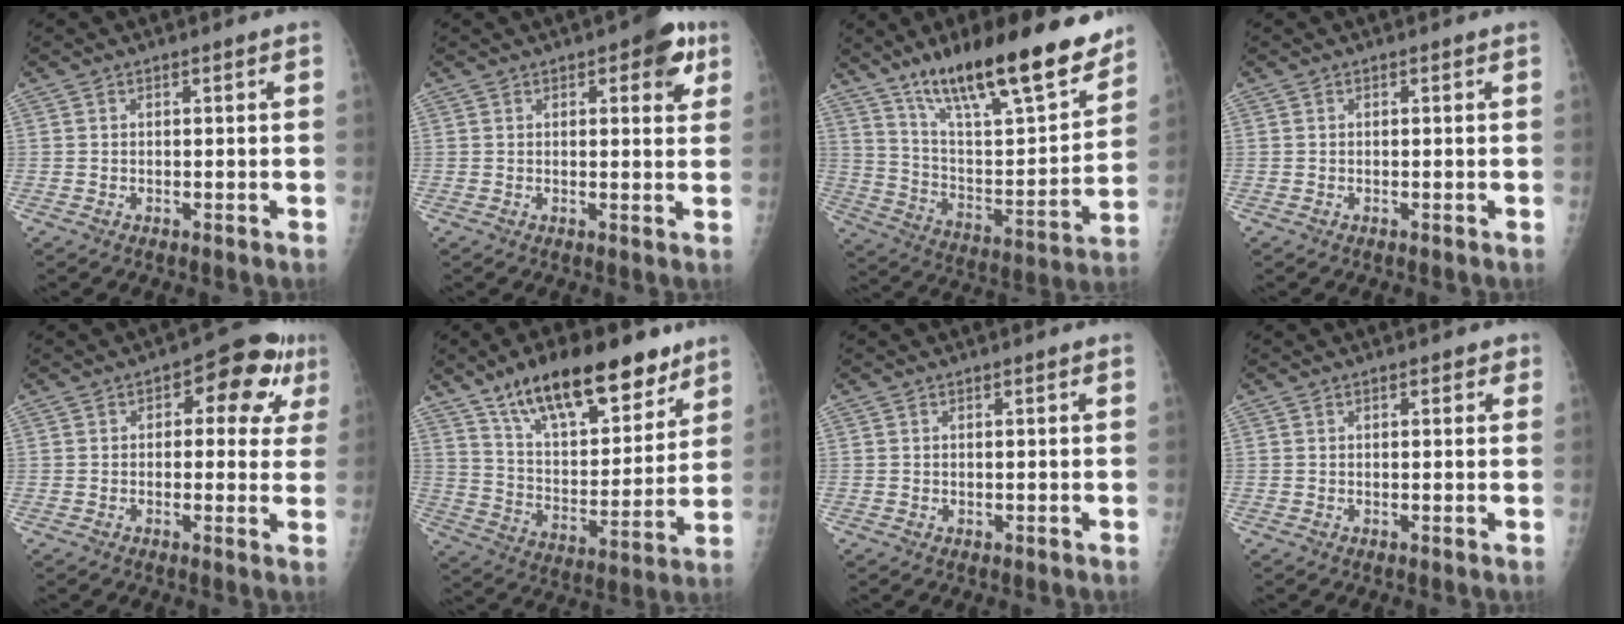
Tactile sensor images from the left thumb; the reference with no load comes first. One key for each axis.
{"total": 6.6, "fx": 3.1, "fy": 2.7, "fz": 5.2, "tx": -0.037, "ty": -0.006, "tz": 0.029}
{"total": 25.7, "fx": 18.0, "fy": 6.2, "fz": 17.3, "tx": -0.248, "ty": -0.070, "tz": 0.302}
{"total": 0.0}
{"total": 10.2, "fx": 3.3, "fy": 5.6, "fz": 7.8, "tx": -0.050, "ty": 0.014, "tz": 0.033}
{"total": 22.5, "fx": 15.0, "fy": 9.3, "fz": 14.0, "tx": -0.182, "ty": -0.055, "tz": 0.253}
{"total": 0.0}
{"total": 1.9, "fx": 1.0, "fy": 1.0, "fz": 1.2, "tx": -0.004, "ty": -0.001, "tz": 0.011}